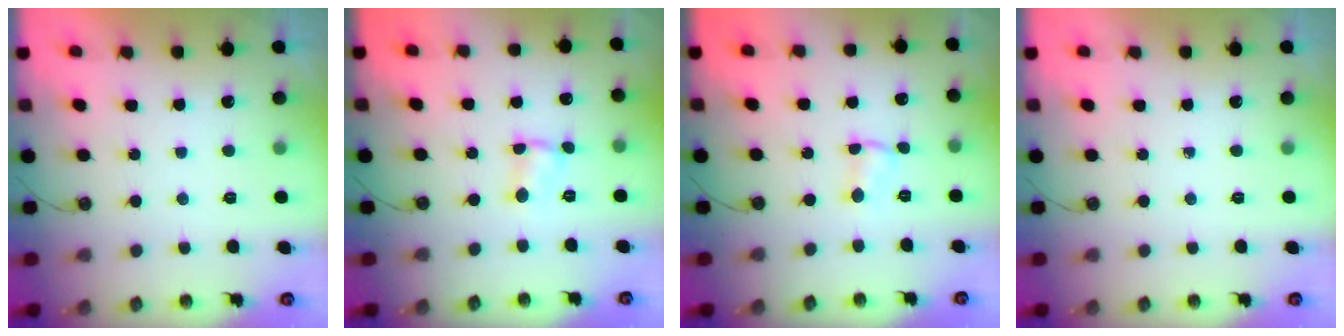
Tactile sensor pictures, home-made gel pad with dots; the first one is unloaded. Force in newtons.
{"total": 1.9, "press": 1.9, "slide": 0.2}
{"total": 3.5, "press": 1.5, "slide": 3.1}
{"total": 0.0}